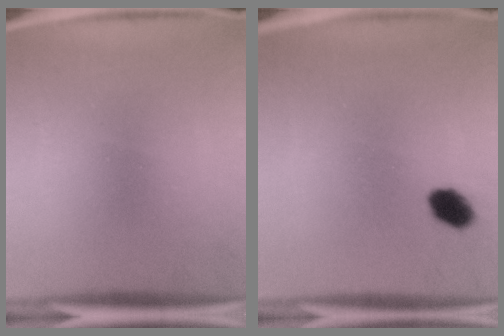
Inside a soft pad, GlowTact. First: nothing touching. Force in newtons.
{"total": 4.5}